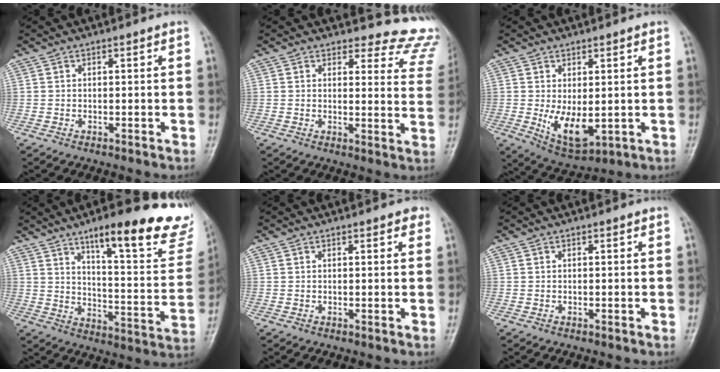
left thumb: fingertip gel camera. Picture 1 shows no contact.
{"total": 12.6, "force": [12.1, 3.6, 0.0], "torque": [0.057, -0.119, 0.096]}
{"total": 8.0, "force": [-0.4, 4.0, 6.9], "torque": [-0.102, -0.018, 0.012]}
{"total": 23.6, "force": [16.4, 5.6, 16.0], "torque": [-0.177, -0.077, 0.225]}
{"total": 1.5, "force": [1.0, 0.7, 1.0], "torque": [-0.005, -0.002, 0.008]}
{"total": 0.0}